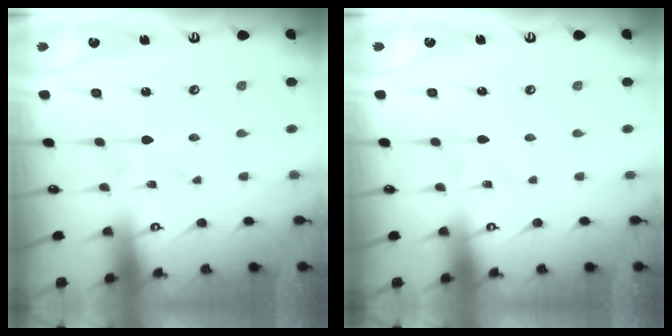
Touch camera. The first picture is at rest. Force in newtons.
{"total": 1.4, "press": 1.4, "slide": 0.1}